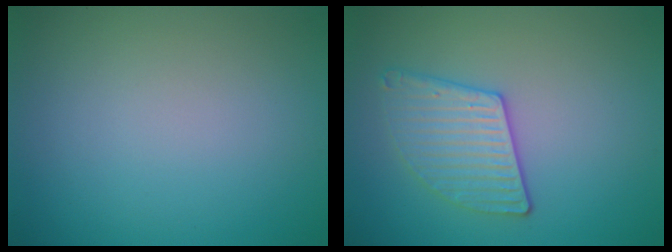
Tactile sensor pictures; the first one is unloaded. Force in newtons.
{"total": 3.0, "press": 2.9, "slide": 0.4}